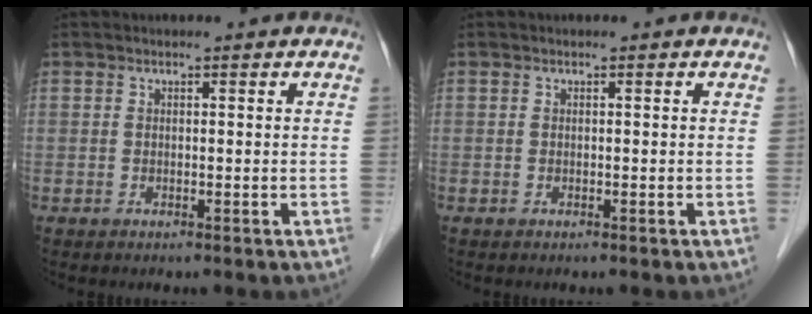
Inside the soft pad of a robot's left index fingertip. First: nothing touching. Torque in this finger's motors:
{"motor_torque": [0.00, 0.00, 0.00, 0.00]}